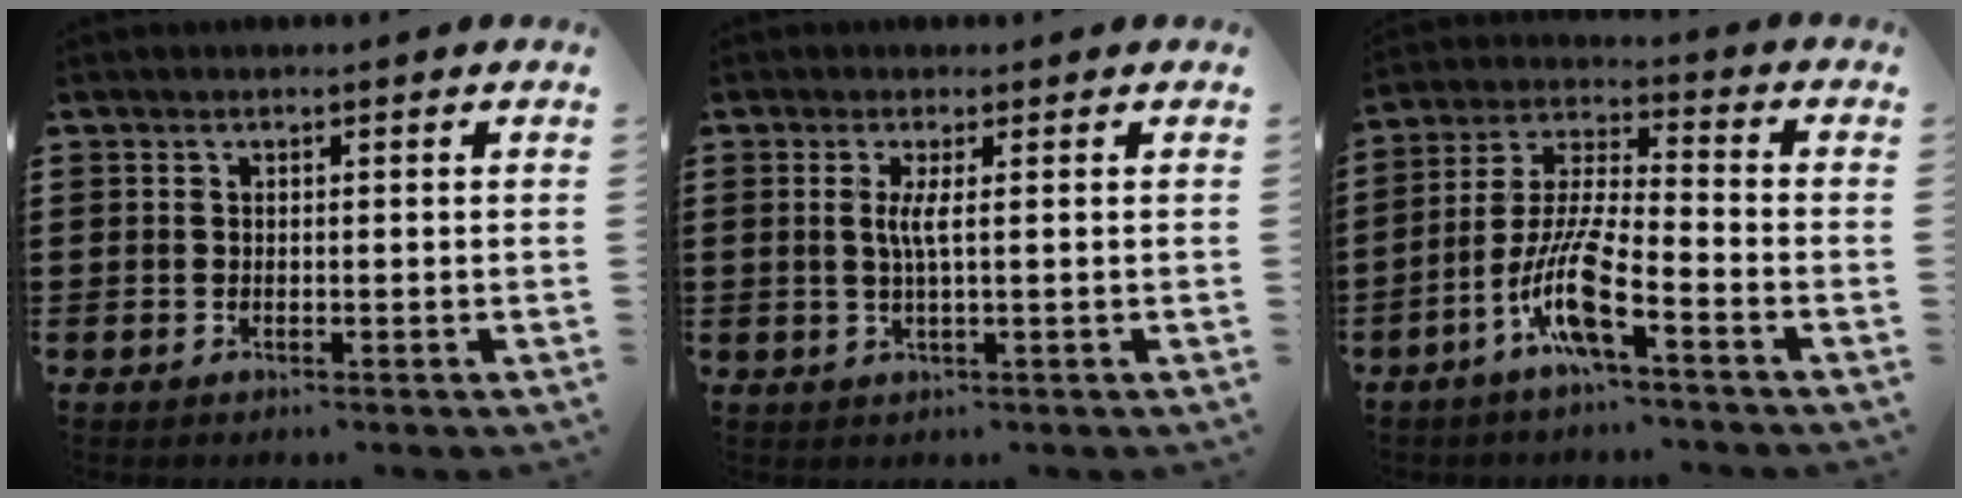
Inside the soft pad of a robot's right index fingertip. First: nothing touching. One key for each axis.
{"total": 2.9, "fx": 0.3, "fy": -0.1, "fz": 2.8, "tx": -0.057, "ty": -0.006, "tz": 0.002}
{"total": 9.9, "fx": -5.7, "fy": 1.6, "fz": 7.9, "tx": -0.177, "ty": -0.006, "tz": -0.111}